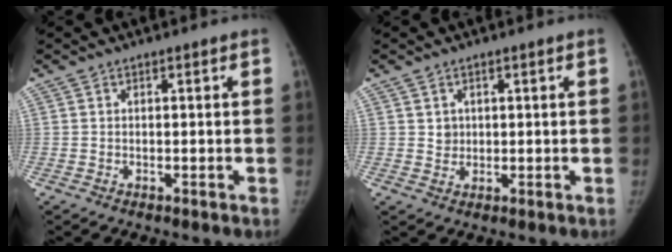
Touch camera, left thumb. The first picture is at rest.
{"total": 2.1, "force": [0.7, 1.9, 0.6], "torque": [-0.001, -0.005, 0.016]}